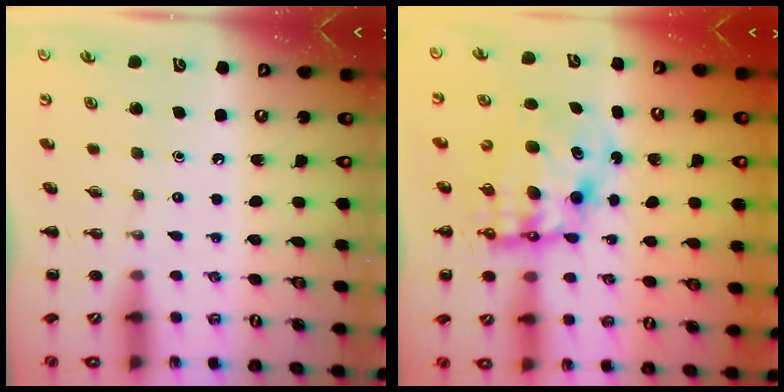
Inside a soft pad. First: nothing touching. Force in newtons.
{"total": 11.0, "press": 10.7, "slide": 2.7}